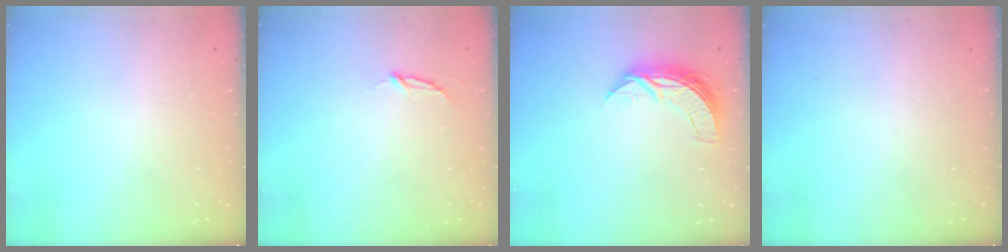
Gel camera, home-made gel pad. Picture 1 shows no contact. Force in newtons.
{"total": 2.8, "press": 2.8, "slide": 0.3}
{"total": 7.1, "press": 7.1, "slide": 0.4}
{"total": 0.0}